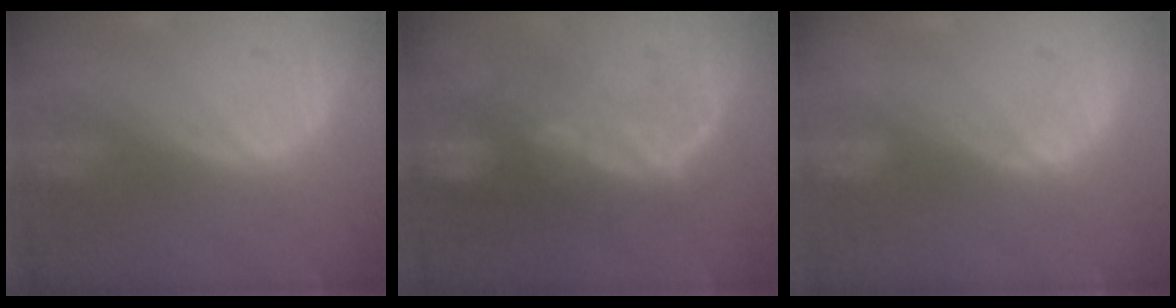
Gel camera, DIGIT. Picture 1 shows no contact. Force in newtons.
{"total": 9.7, "press": 8.7, "slide": 4.3}
{"total": 1.4, "press": 1.2, "slide": 0.7}